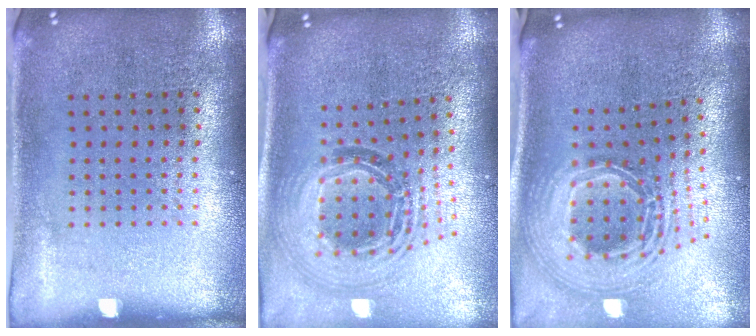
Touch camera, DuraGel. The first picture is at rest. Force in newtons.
{"total": 1.6, "press": 1.4, "slide": 0.8}
{"total": 2.9, "press": 2.0, "slide": 2.1}